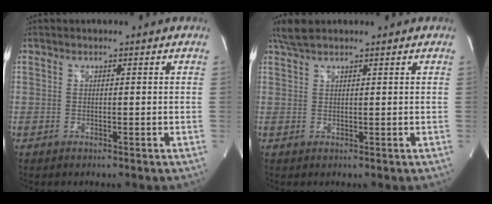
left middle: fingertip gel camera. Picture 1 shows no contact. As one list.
[{"total": 2.9, "force": [2.5, 0.5, 1.3], "torque": [-0.035, 0.015, 0.054]}]